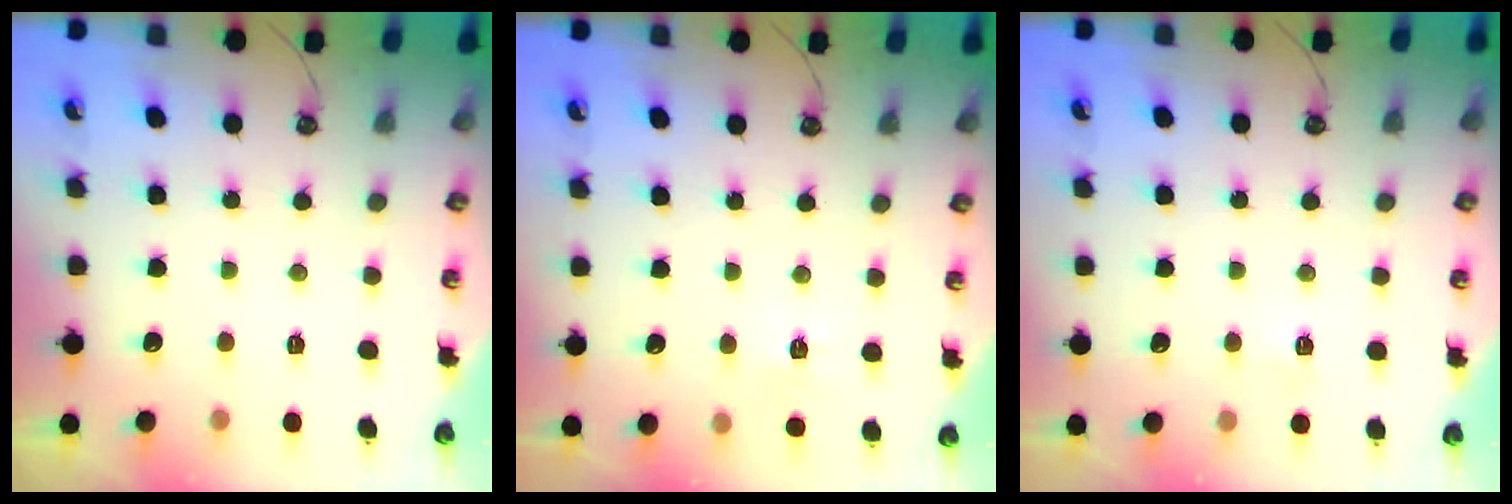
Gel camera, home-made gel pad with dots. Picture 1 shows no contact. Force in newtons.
{"total": 5.7, "press": 5.7, "slide": 0.6}
{"total": 4.5, "press": 4.5, "slide": 0.5}